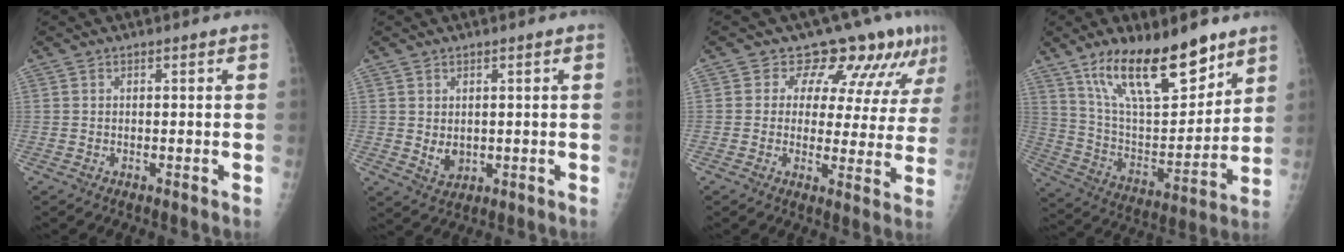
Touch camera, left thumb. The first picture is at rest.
{"total": 3.4, "force": [0.3, 2.3, 2.4], "torque": [-0.029, -0.009, 0.016]}
{"total": 10.5, "force": [8.1, 5.0, 4.4], "torque": [-0.029, -0.047, 0.086]}
{"total": 21.7, "force": [14.3, 7.9, 14.3], "torque": [-0.203, -0.072, 0.258]}